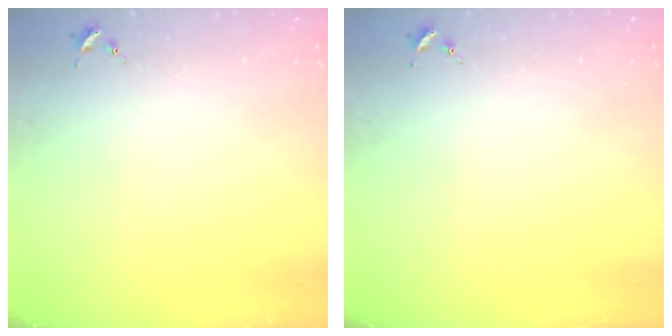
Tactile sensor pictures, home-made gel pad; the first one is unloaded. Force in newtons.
{"total": 0.0}